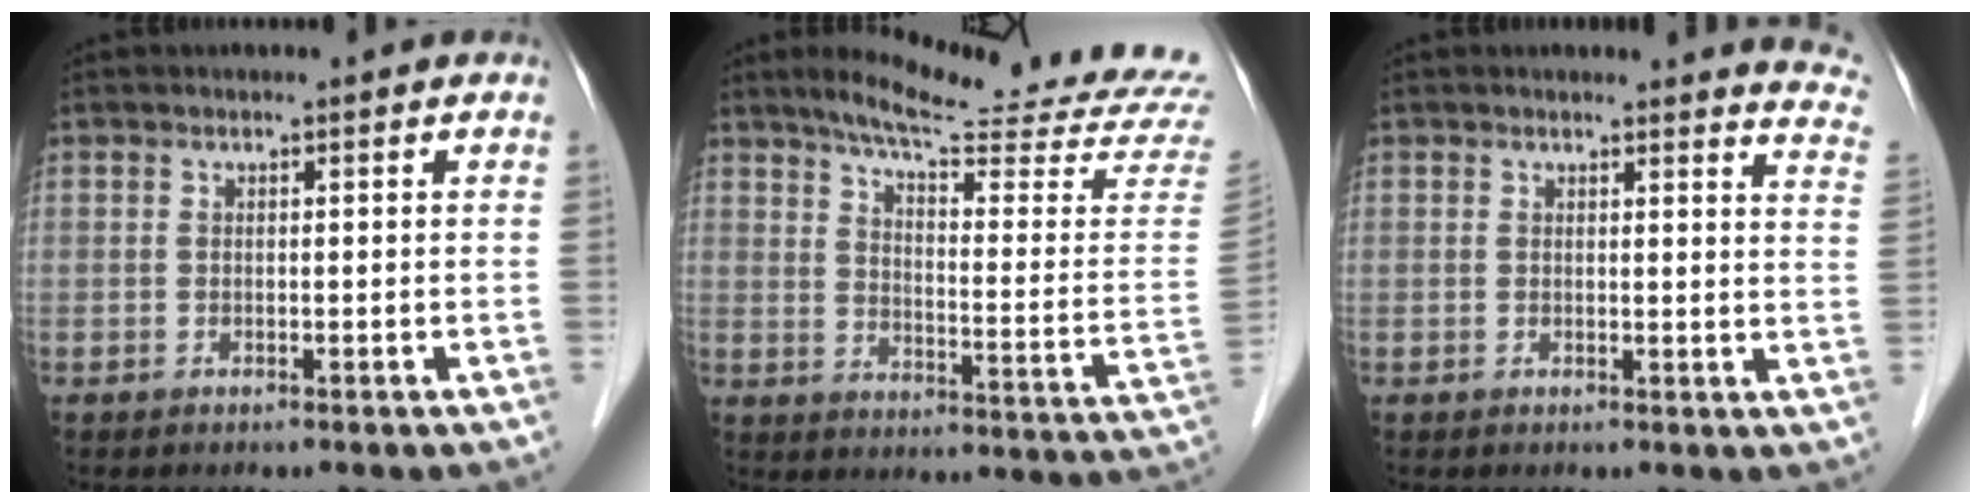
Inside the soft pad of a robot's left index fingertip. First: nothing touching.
{"total": 23.4, "force": [20.9, -0.4, 10.5], "torque": [-0.152, -0.091, 0.259]}
{"total": 9.1, "force": [9.0, 1.2, 1.2], "torque": [0.022, -0.063, 0.056]}